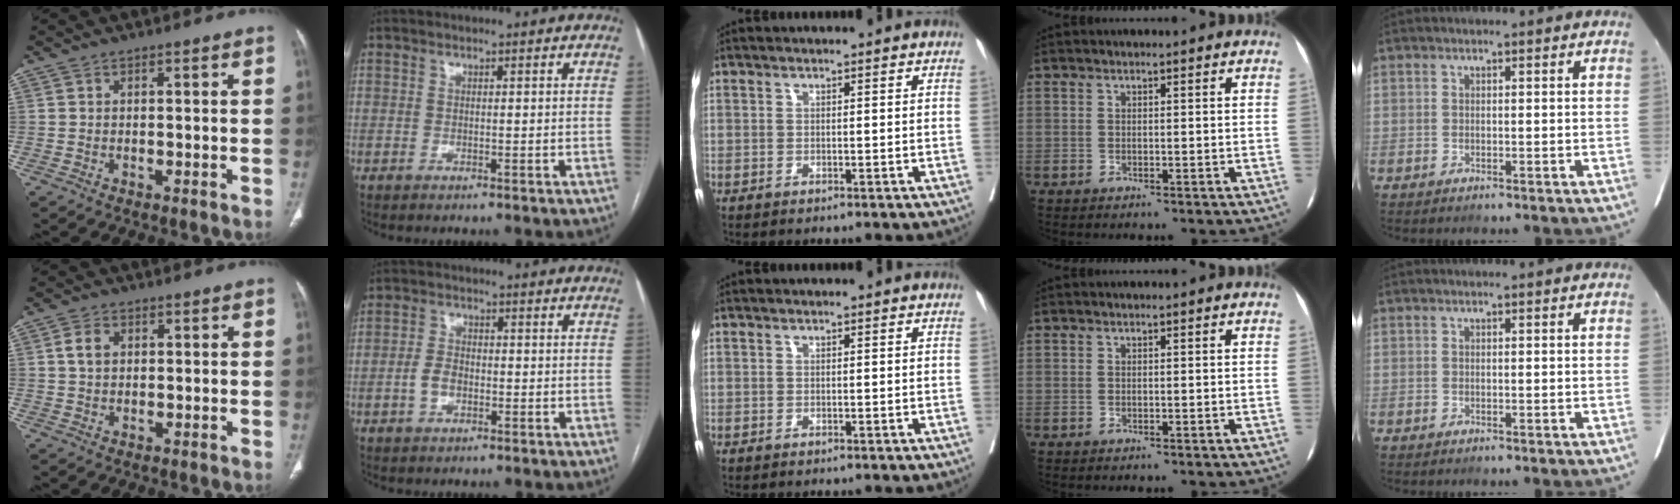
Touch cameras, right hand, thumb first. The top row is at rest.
{"thumb": {"total": 3.5, "force": [0.8, 2.5, 2.3], "torque": [-0.038, 0.002, 0.016]}, "index": {"total": 3.5, "force": [-1.0, 2.3, 2.5], "torque": [-0.053, 0.009, -0.018]}}